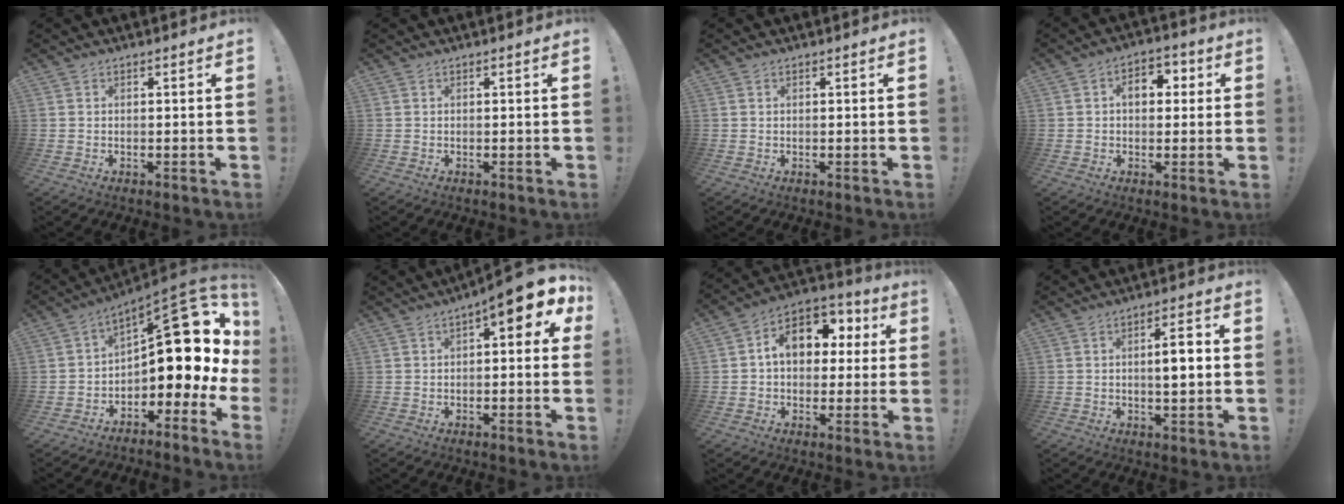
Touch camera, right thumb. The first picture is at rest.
{"total": 0.0}
{"total": 0.0}
{"total": 7.3, "force": [1.3, 5.0, 5.2], "torque": [-0.070, 0.008, 0.018]}
{"total": 15.0, "force": [5.8, 6.8, 12.1], "torque": [-0.149, -0.061, 0.099]}
{"total": 7.3, "force": [3.5, 1.9, 6.2], "torque": [-0.070, -0.031, 0.054]}
{"total": 12.8, "force": [2.7, 9.3, 8.4], "torque": [-0.123, 0.007, 0.052]}
{"total": 6.3, "force": [0.1, 1.5, 6.1], "torque": [-0.090, 0.001, -0.004]}